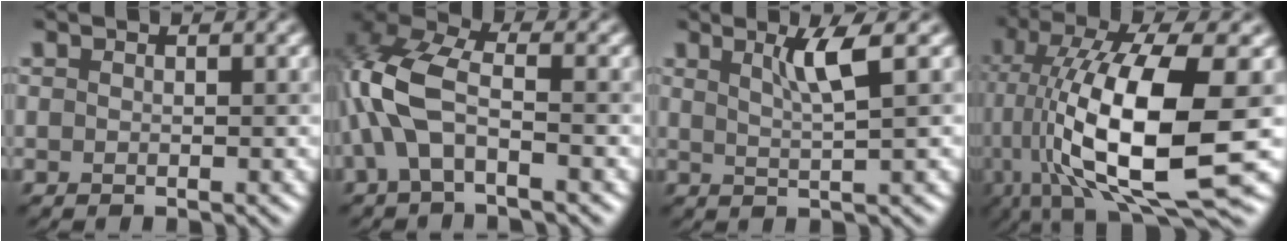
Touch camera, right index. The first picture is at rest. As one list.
[{"total": 5.8, "force": [-1.1, 2.7, 5.0], "torque": [-0.129, 0.018, -0.026]}, {"total": 2.7, "force": [1.4, 0.3, 2.3], "torque": [-0.043, 0.000, 0.028]}, {"total": 14.3, "force": [-1.1, 4.2, 13.6], "torque": [-0.253, -0.005, -0.008]}]